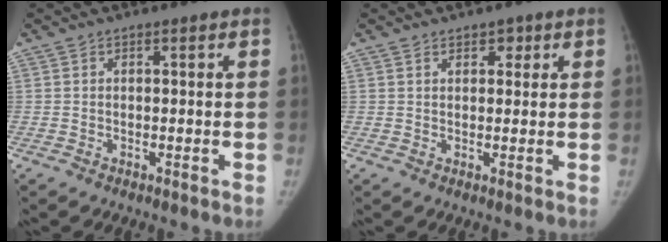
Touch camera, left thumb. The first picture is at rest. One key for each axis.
{"total": 2.3, "fx": 1.3, "fy": 1.5, "fz": 1.1, "tx": 0.002, "ty": -0.004, "tz": 0.017}